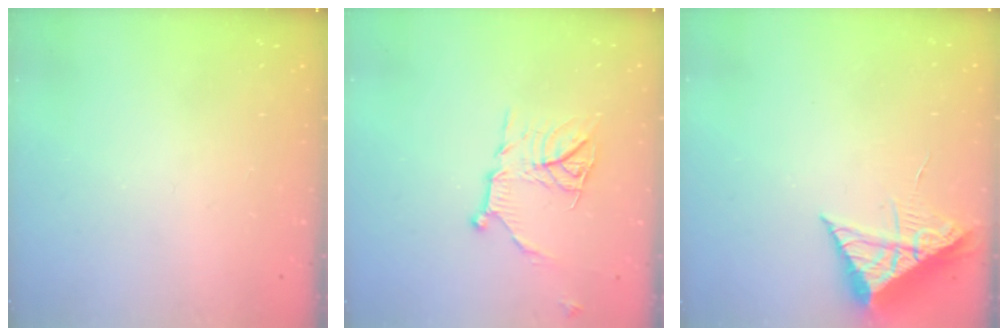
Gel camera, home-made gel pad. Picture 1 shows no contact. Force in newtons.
{"total": 11.9, "press": 11.9, "slide": 0.1}
{"total": 9.8, "press": 9.8, "slide": 0.6}